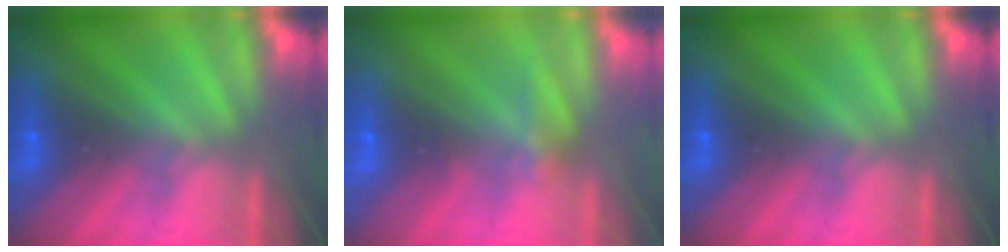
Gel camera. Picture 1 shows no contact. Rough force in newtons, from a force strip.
{"total": 2.1}
{"total": 0.0}